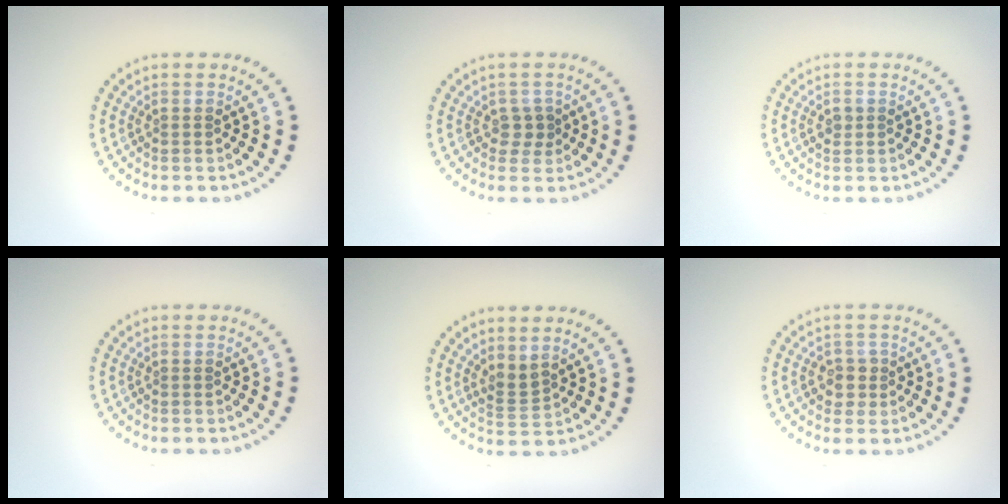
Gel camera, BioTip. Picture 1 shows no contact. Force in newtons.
{"total": 1.5, "press": 1.3, "slide": 0.6}
{"total": 0.9, "press": 0.9, "slide": 0.1}
{"total": 0.0}
{"total": 1.8, "press": 1.3, "slide": 1.2}
{"total": 1.9, "press": 1.7, "slide": 0.7}